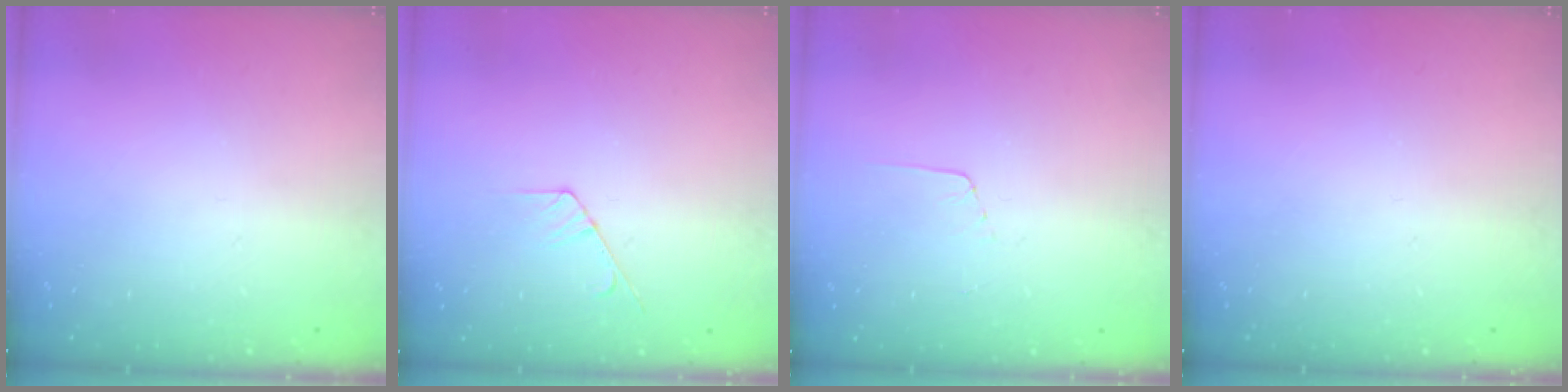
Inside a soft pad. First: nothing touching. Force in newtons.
{"total": 5.9, "press": 5.9, "slide": 0.7}
{"total": 2.7, "press": 2.7, "slide": 0.2}
{"total": 0.0}